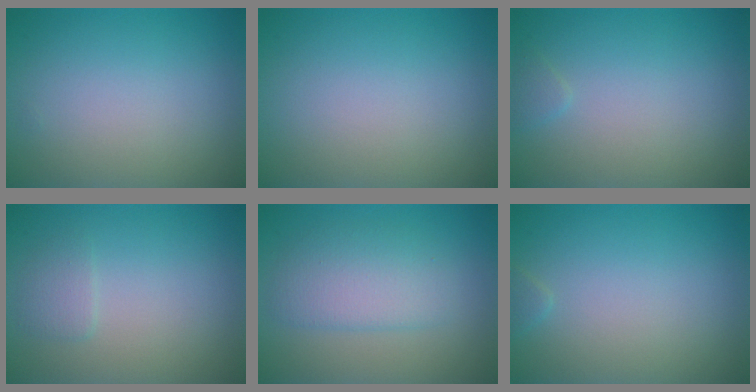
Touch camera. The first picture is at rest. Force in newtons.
{"total": 0.0}
{"total": 0.6, "press": 0.6, "slide": 0.1}
{"total": 1.2, "press": 1.1, "slide": 0.3}
{"total": 3.6, "press": 3.6, "slide": 0.1}
{"total": 0.5, "press": 0.5, "slide": 0.1}